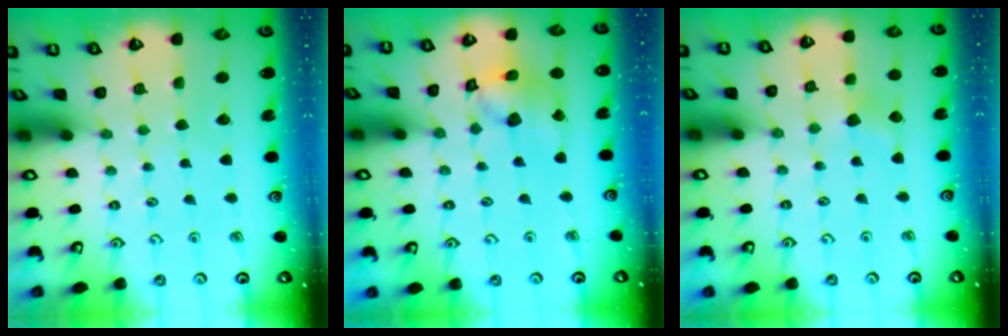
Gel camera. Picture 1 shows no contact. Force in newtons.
{"total": 13.0, "press": 12.8, "slide": 2.0}
{"total": 5.2, "press": 5.1, "slide": 0.4}